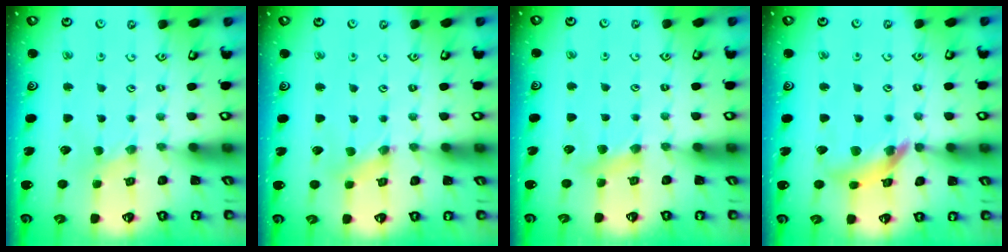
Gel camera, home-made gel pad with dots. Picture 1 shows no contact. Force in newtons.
{"total": 0.5, "press": 0.5, "slide": 0.1}
{"total": 6.1, "press": 6.0, "slide": 0.7}
{"total": 12.1, "press": 12.0, "slide": 1.4}